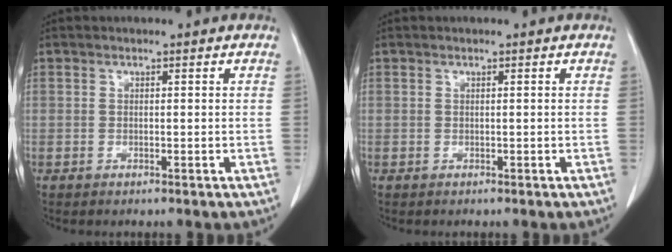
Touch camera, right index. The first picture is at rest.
{"total": 0.0}